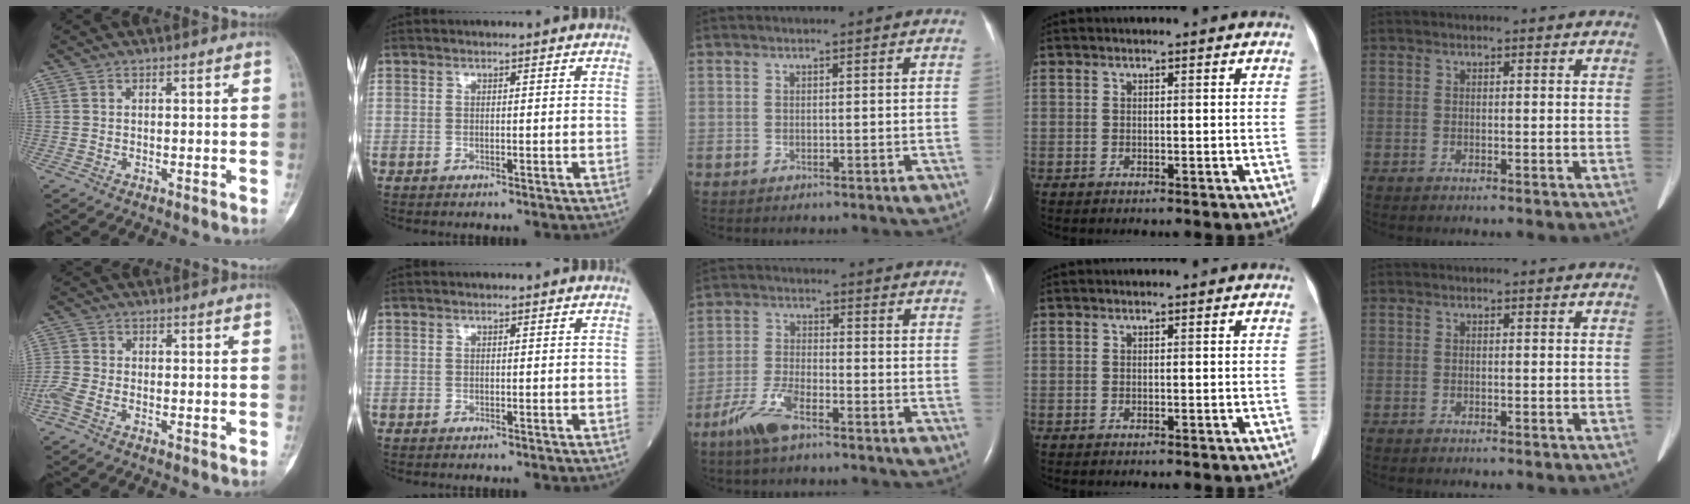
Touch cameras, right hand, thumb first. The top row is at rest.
{"thumb": {"total": 3.5, "force": [-2.1, 1.6, 2.3], "torque": [-0.071, 0.006, -0.048]}, "middle": {"total": 6.8, "force": [-4.7, 1.8, 4.6], "torque": [-0.107, -0.008, -0.093]}}